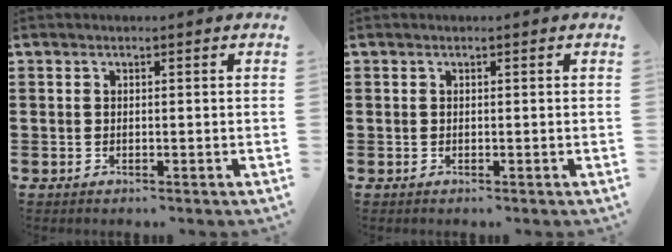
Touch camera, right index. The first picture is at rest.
{"total": 0.0}